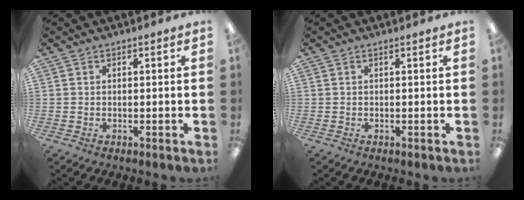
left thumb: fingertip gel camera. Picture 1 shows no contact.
{"total": 0.0}